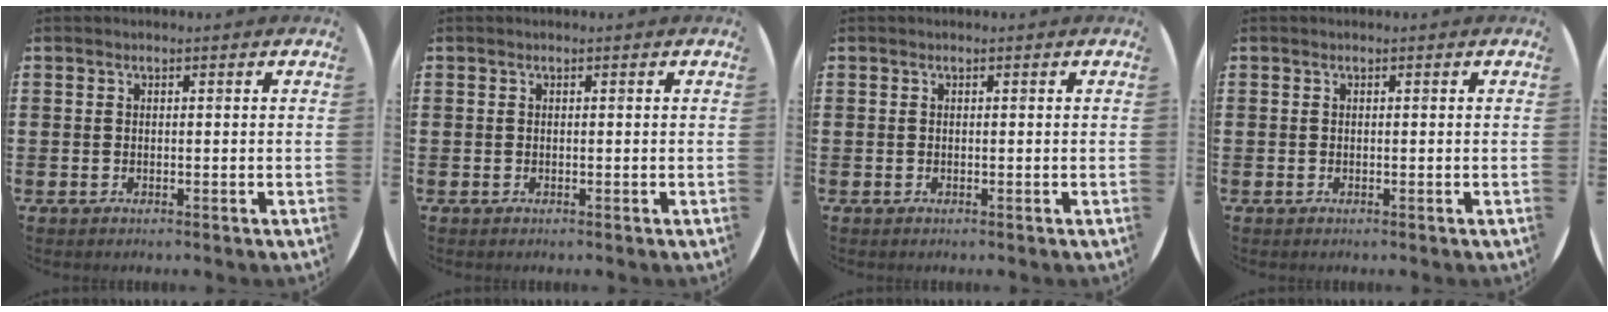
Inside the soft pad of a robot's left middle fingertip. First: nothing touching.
{"total": 0.0}
{"total": 0.0}
{"total": 0.0}